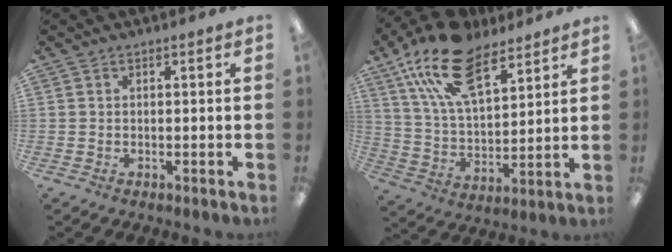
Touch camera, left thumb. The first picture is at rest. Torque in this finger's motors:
{"motor_torque": [0.40, 0.39, 1.31, -1.46, 0.42]}